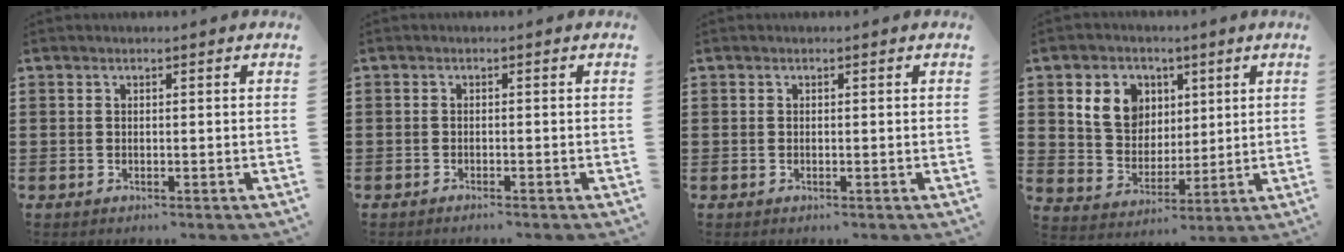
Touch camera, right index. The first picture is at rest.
{"total": 0.8, "force": [-0.8, -0.1, 0.1], "torque": [-0.004, -0.002, -0.016]}
{"total": 0.0}
{"total": 7.7, "force": [3.3, 6.5, 2.5], "torque": [-0.068, 0.014, 0.059]}